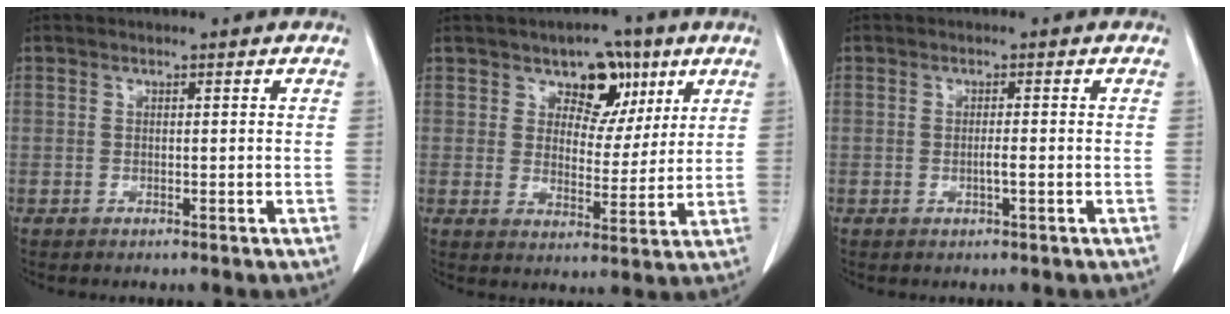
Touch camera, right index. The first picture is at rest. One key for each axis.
{"total": 7.5, "fx": 4.0, "fy": 5.0, "fz": 3.9, "tx": -0.041, "ty": 0.009, "tz": 0.061}
{"total": 1.3, "fx": -0.4, "fy": 0.0, "fz": 1.2, "tx": -0.022, "ty": 0.000, "tz": -0.008}